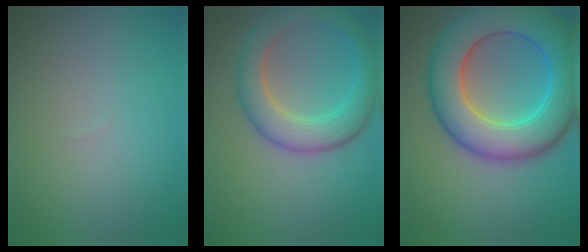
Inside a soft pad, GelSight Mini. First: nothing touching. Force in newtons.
{"total": 5.1, "press": 5.1, "slide": 0.1}
{"total": 11.0, "press": 11.0, "slide": 0.5}